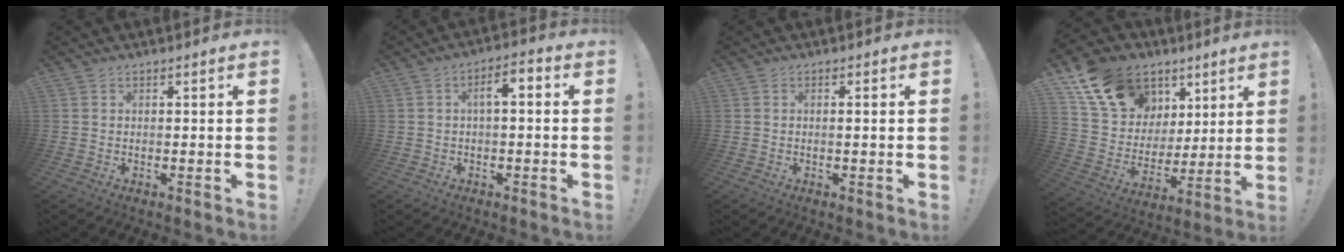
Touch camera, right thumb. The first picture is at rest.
{"total": 5.0, "force": [-0.1, 1.9, 4.6], "torque": [-0.078, 0.012, -0.006]}
{"total": 1.0, "force": [0.1, -0.2, 1.0], "torque": [-0.011, -0.003, -0.001]}
{"total": 17.8, "force": [10.1, 12.8, 7.2], "torque": [-0.126, -0.053, 0.207]}